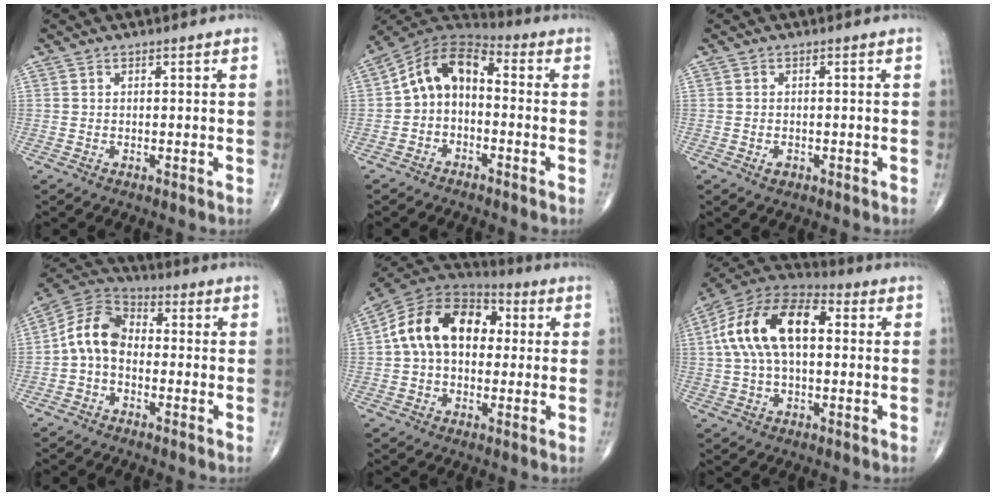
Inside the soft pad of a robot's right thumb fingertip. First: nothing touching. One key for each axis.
{"total": 9.9, "fx": -0.8, "fy": 6.7, "fz": 7.2, "tx": -0.112, "ty": 0.049, "tz": -0.031}
{"total": 1.4, "fx": -0.6, "fy": 0.9, "fz": 0.8, "tx": -0.009, "ty": 0.004, "tz": -0.007}
{"total": 9.2, "fx": -1.2, "fy": 6.5, "fz": 6.4, "tx": -0.106, "ty": 0.031, "tz": -0.039}
{"total": 17.2, "fx": 2.1, "fy": 11.8, "fz": 12.3, "tx": -0.187, "ty": 0.039, "tz": 0.026}
{"total": 17.7, "fx": 2.7, "fy": 9.8, "fz": 14.5, "tx": -0.268, "ty": 0.038, "tz": 0.038}